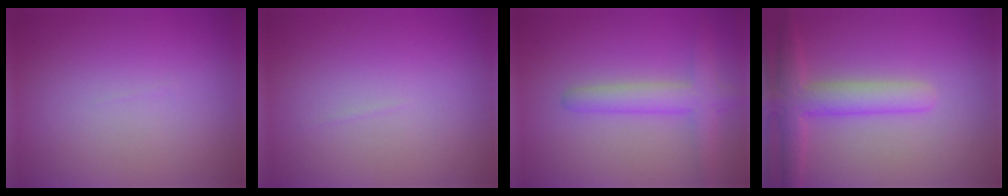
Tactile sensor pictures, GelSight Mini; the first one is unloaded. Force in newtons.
{"total": 0.0}
{"total": 3.4, "press": 3.4, "slide": 0.2}
{"total": 3.9, "press": 3.9, "slide": 0.4}